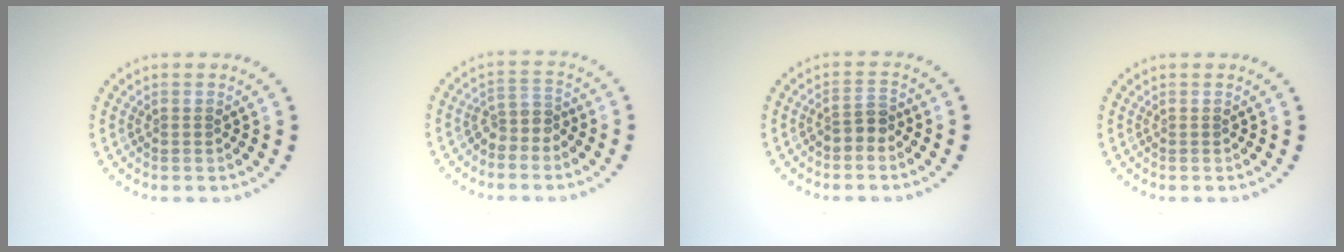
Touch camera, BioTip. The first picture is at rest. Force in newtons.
{"total": 2.3, "press": 1.7, "slide": 1.6}
{"total": 1.7, "press": 1.5, "slide": 0.9}
{"total": 0.0}